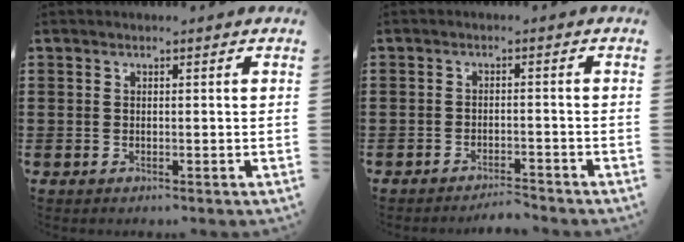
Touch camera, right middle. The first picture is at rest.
{"total": 2.5, "force": [-2.5, 0.0, 0.4], "torque": [-0.010, 0.002, -0.051]}